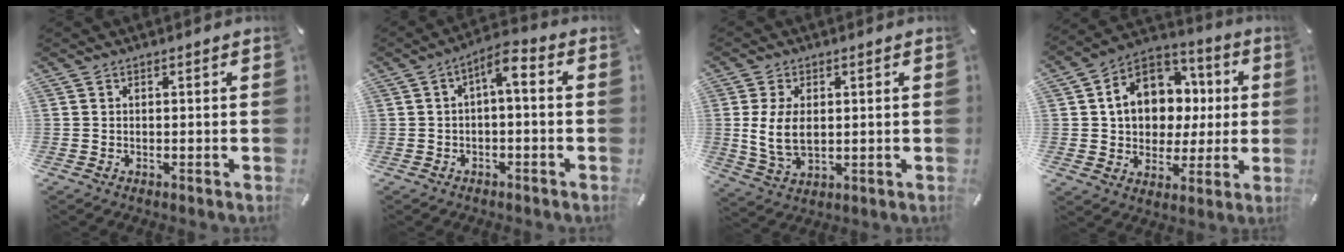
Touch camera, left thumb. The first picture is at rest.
{"total": 4.7, "force": [-0.5, 2.0, 4.2], "torque": [-0.081, 0.013, -0.013]}
{"total": 8.3, "force": [0.8, 5.2, 6.5], "torque": [-0.145, -0.002, 0.011]}
{"total": 13.5, "force": [1.8, 11.6, 6.7], "torque": [-0.116, -0.002, 0.042]}